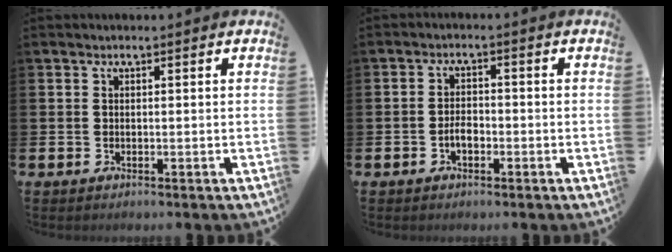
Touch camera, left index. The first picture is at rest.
{"total": 2.3, "force": [-0.9, 1.2, 1.7], "torque": [-0.022, 0.000, -0.021]}